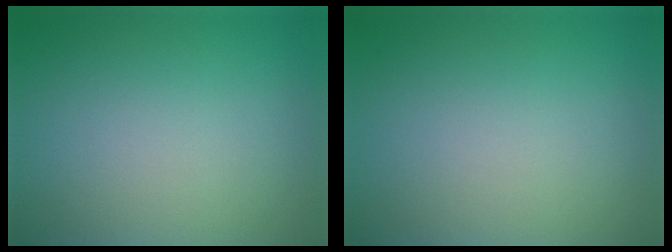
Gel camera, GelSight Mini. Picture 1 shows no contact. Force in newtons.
{"total": 0.0}